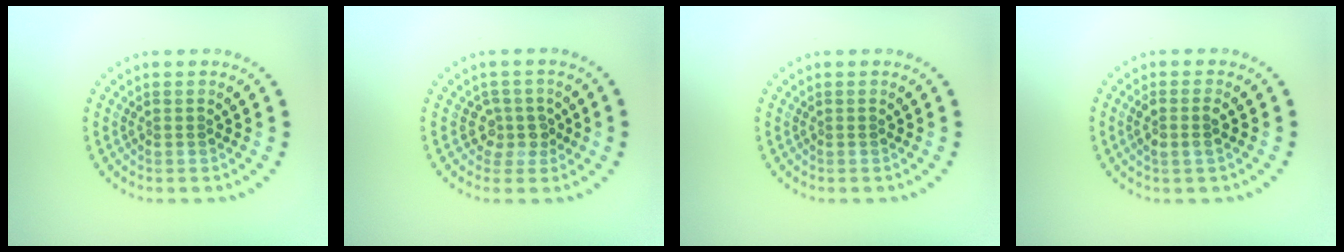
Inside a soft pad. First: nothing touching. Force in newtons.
{"total": 2.1, "press": 1.5, "slide": 1.5}
{"total": 0.0}
{"total": 1.7, "press": 1.5, "slide": 0.8}